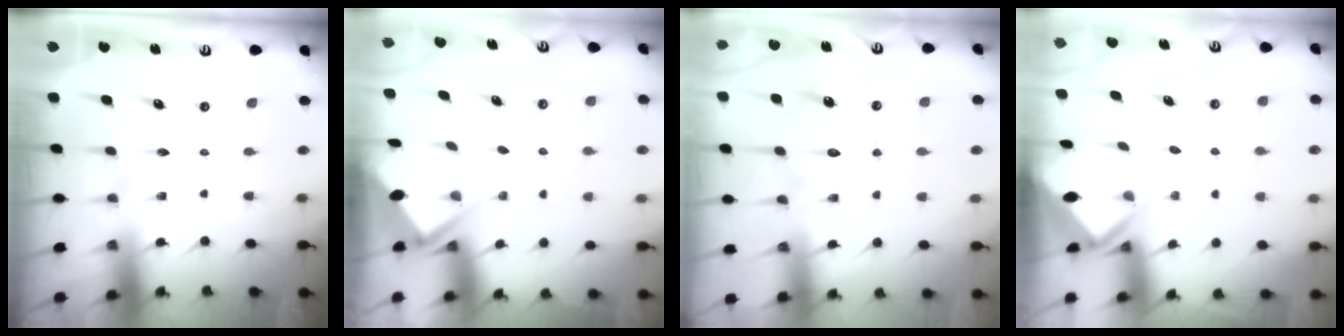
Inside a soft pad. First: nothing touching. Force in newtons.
{"total": 2.9, "press": 2.8, "slide": 0.4}
{"total": 11.6, "press": 11.5, "slide": 1.0}
{"total": 2.8, "press": 2.8, "slide": 0.2}